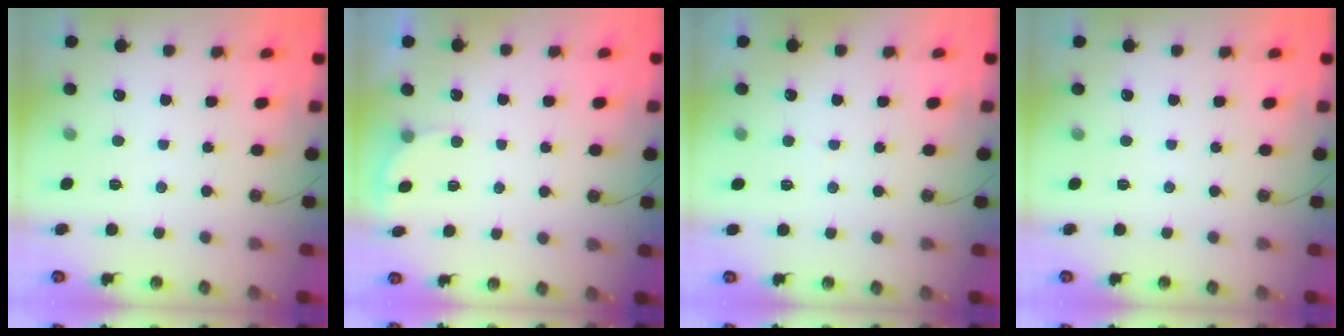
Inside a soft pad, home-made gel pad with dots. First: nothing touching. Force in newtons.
{"total": 2.3, "press": 2.3, "slide": 0.5}
{"total": 2.8, "press": 2.6, "slide": 1.1}
{"total": 0.0}